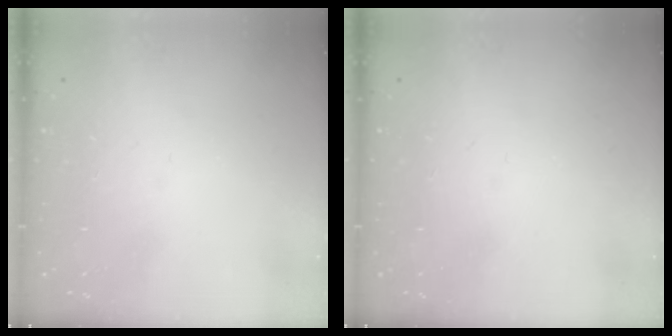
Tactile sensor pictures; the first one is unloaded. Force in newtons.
{"total": 0.0}